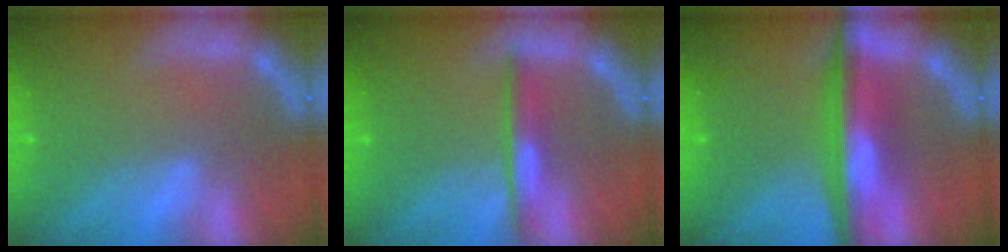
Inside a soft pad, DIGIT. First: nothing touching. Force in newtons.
{"total": 3.0}
{"total": 7.5}